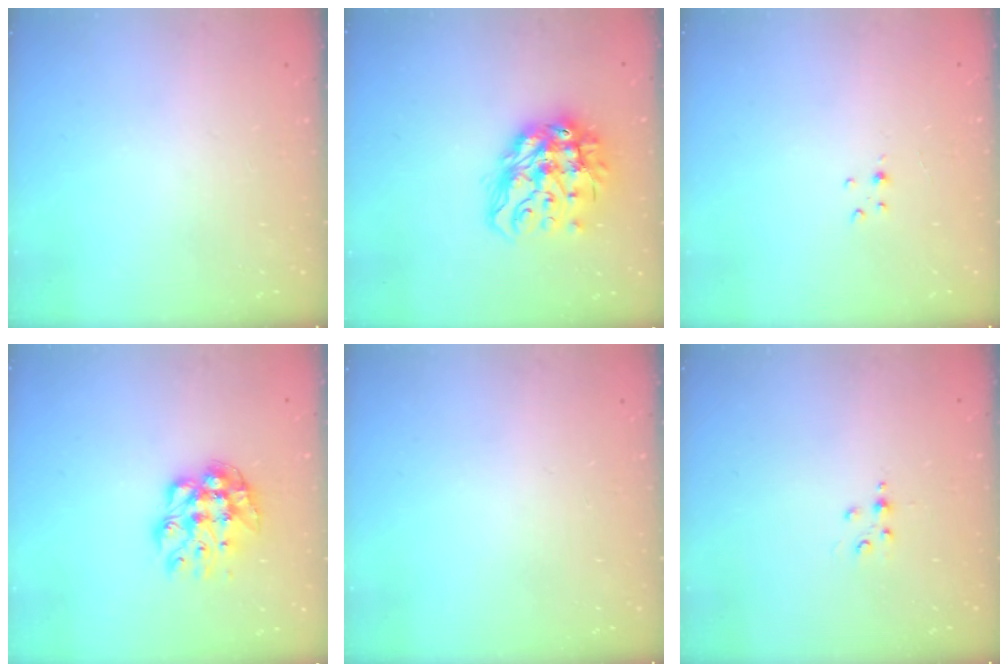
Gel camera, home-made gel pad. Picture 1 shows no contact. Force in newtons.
{"total": 16.0, "press": 15.9, "slide": 2.0}
{"total": 2.5, "press": 2.5, "slide": 0.3}
{"total": 10.9, "press": 10.9, "slide": 0.3}
{"total": 0.0}
{"total": 2.8, "press": 2.8, "slide": 0.4}